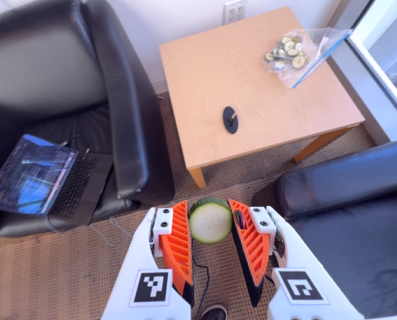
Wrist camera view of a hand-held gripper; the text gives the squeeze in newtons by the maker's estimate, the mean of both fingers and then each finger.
{"total": 10.5, "left": 10.5, "right": 10.4}